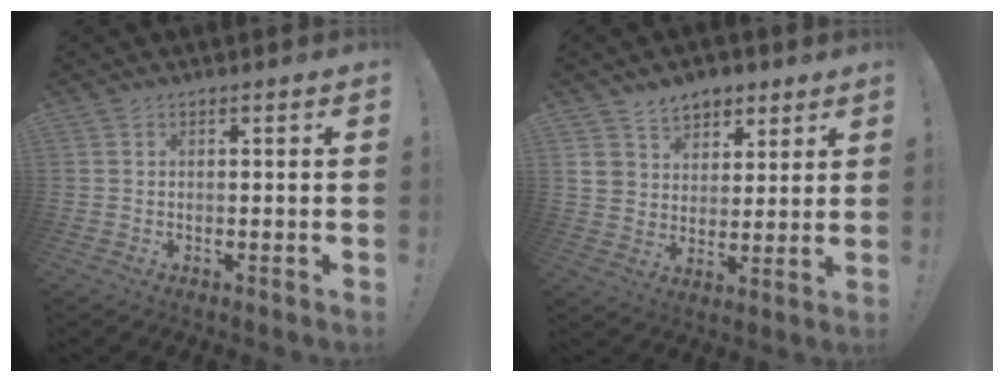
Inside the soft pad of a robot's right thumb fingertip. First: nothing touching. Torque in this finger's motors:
{"motor_torque": [0.01, 0.06, 0.28, 0.31, 0.00]}